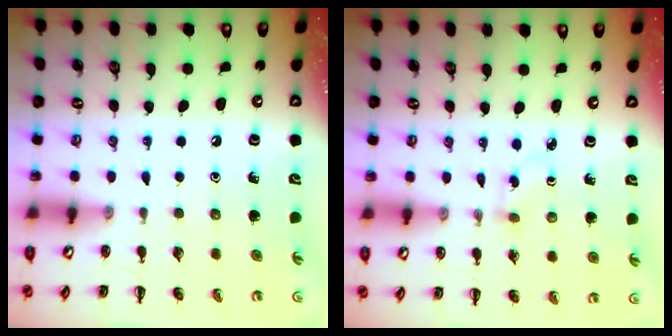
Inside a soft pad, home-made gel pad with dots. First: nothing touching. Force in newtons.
{"total": 1.9, "press": 1.6, "slide": 0.9}